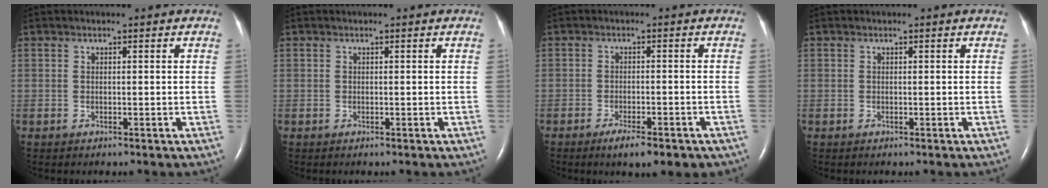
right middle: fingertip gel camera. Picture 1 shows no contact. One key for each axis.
{"total": 0.0}
{"total": 6.5, "fx": -4.5, "fy": 1.7, "fz": 4.3, "tx": -0.056, "ty": -0.008, "tz": -0.057}
{"total": 0.0}